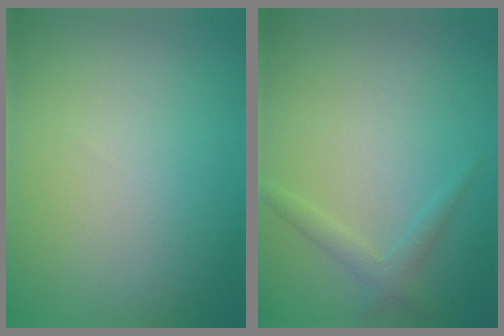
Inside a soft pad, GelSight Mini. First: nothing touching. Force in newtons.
{"total": 1.5, "press": 1.5, "slide": 0.1}